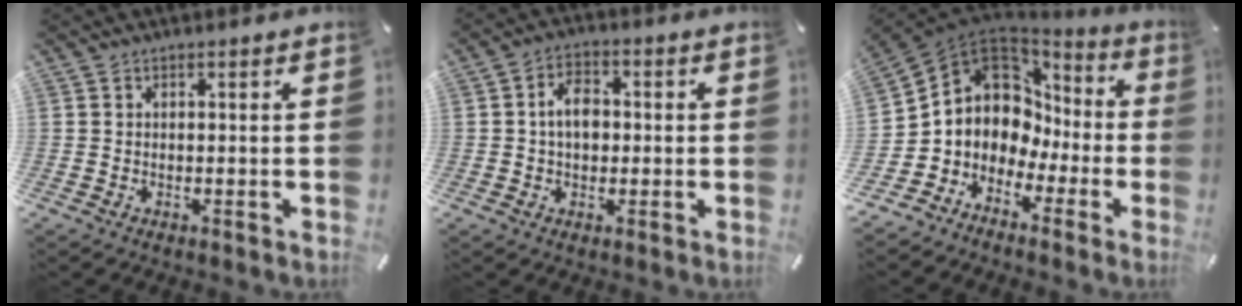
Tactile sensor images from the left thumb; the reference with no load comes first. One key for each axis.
{"total": 6.4, "fx": 0.1, "fy": 4.5, "fz": 4.6, "tx": -0.078, "ty": 0.005, "tz": -0.003}
{"total": 8.5, "fx": 1.9, "fy": 8.1, "fz": 2.1, "tx": -0.065, "ty": -0.040, "tz": 0.040}